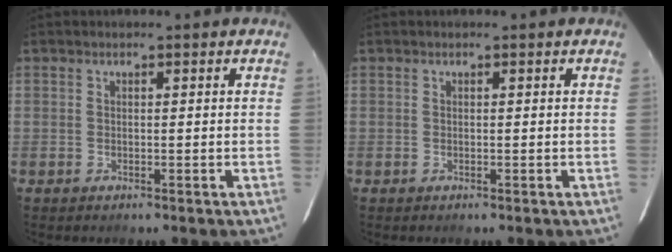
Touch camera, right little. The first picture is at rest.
{"total": 0.0}